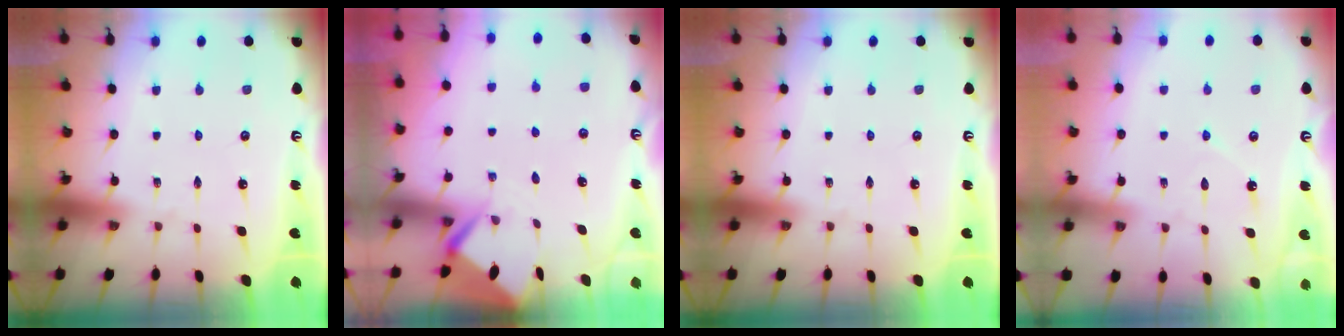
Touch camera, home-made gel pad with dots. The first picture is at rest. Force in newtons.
{"total": 3.6, "press": 3.5, "slide": 0.3}
{"total": 0.0}
{"total": 3.6, "press": 3.6, "slide": 0.5}